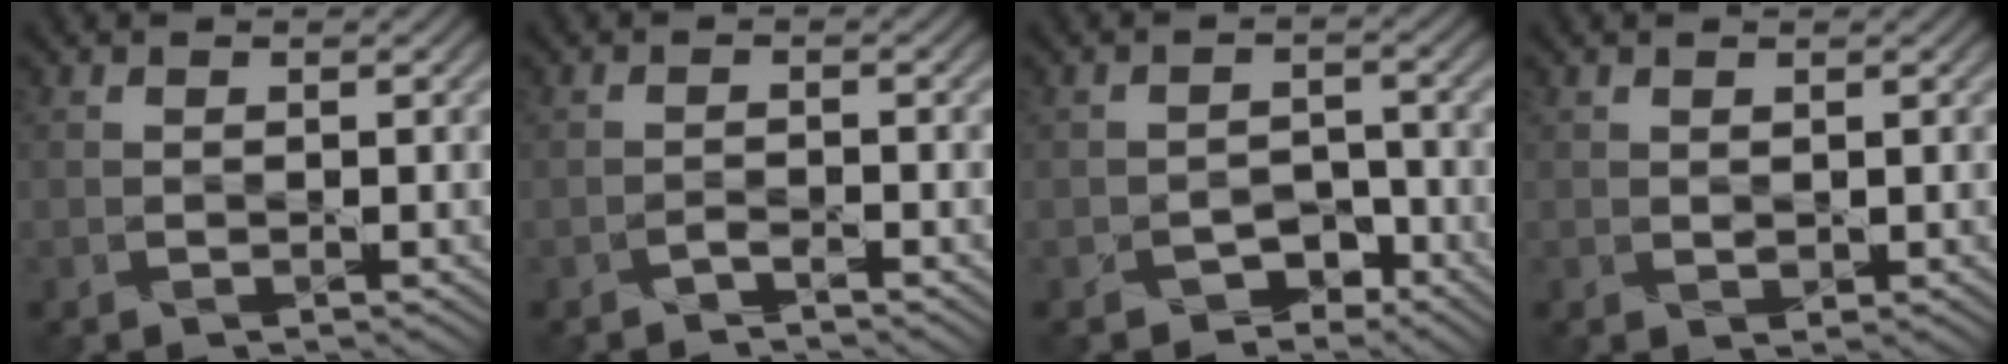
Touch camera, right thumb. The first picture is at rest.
{"total": 1.1, "force": [-1.1, -0.2, 0.0], "torque": [0.000, 0.004, -0.025]}
{"total": 3.3, "force": [-2.6, 1.8, 0.8], "torque": [-0.004, 0.004, -0.045]}
{"total": 0.8, "force": [0.5, 0.5, 0.3], "torque": [-0.009, -0.001, 0.012]}